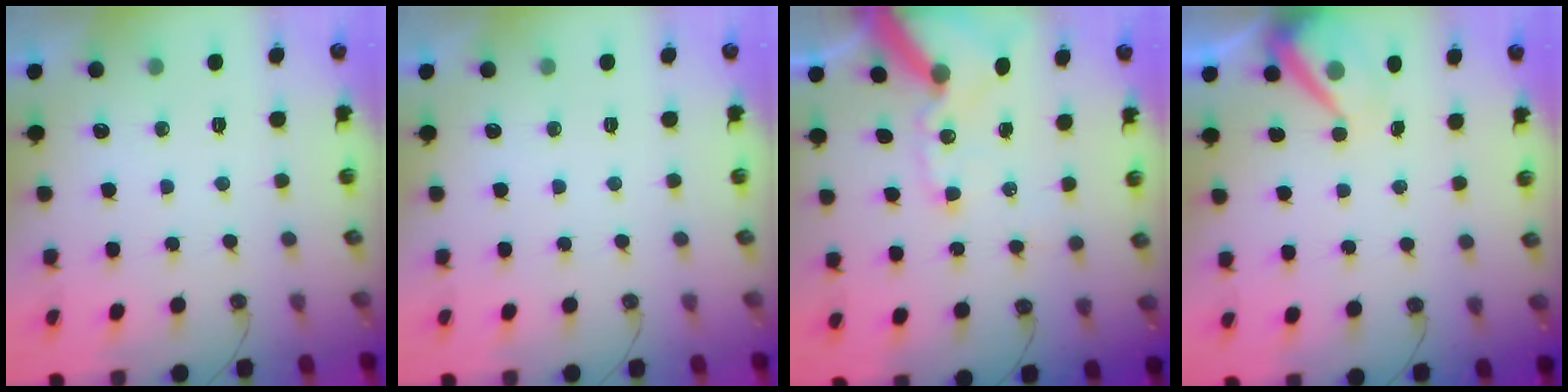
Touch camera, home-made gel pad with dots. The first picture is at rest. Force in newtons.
{"total": 0.0}
{"total": 14.1, "press": 13.9, "slide": 2.2}
{"total": 8.0, "press": 8.0, "slide": 0.8}